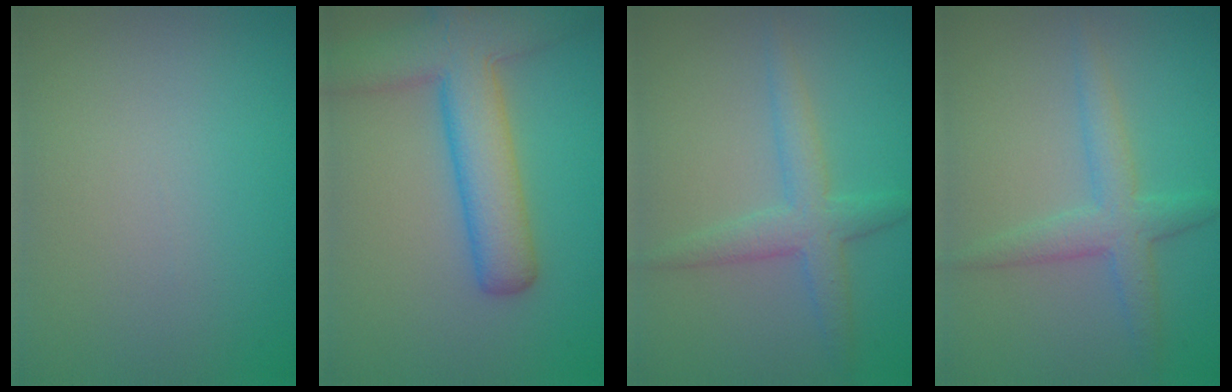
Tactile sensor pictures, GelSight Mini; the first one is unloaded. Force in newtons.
{"total": 7.6, "press": 7.6, "slide": 0.4}
{"total": 3.2, "press": 3.2, "slide": 0.1}
{"total": 3.2, "press": 3.2, "slide": 0.1}